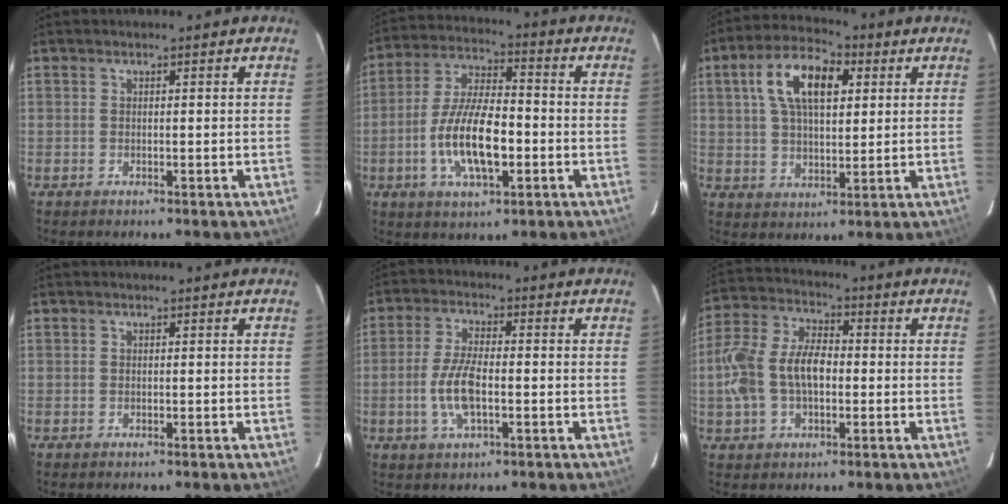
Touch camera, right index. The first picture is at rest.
{"total": 13.5, "force": [-3.5, 5.1, 12.0], "torque": [-0.242, -0.003, -0.063]}
{"total": 12.5, "force": [4.2, 6.2, 10.0], "torque": [-0.183, 0.032, 0.071]}
{"total": 0.0}
{"total": 7.5, "force": [-1.8, 2.8, 6.8], "torque": [-0.143, -0.002, -0.036]}
{"total": 12.0, "force": [-1.4, 7.3, 9.4], "torque": [-0.203, 0.019, -0.026]}